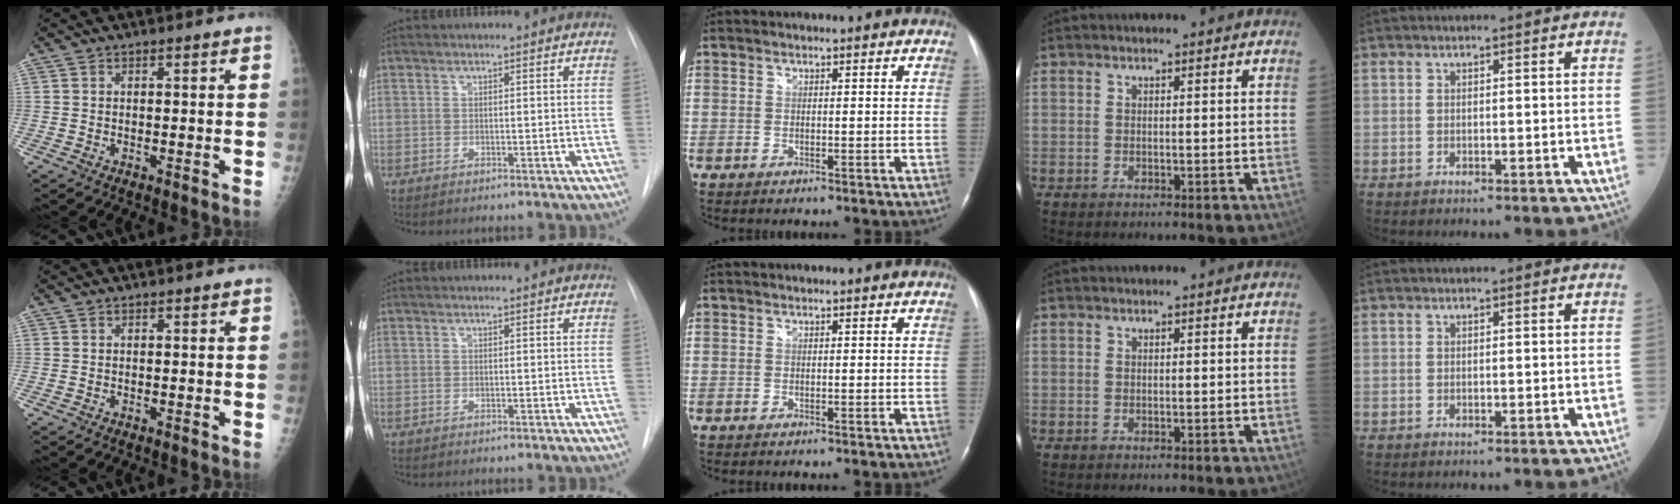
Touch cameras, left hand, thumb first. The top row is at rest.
{}